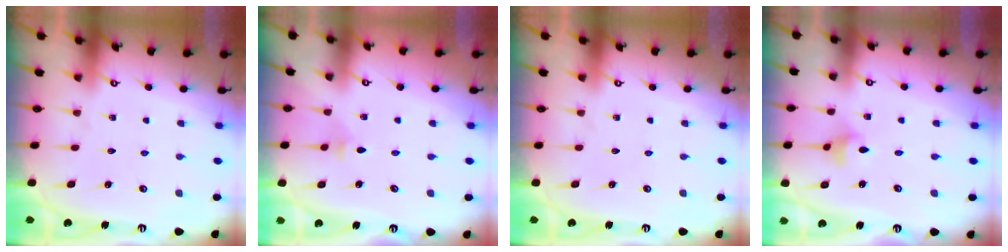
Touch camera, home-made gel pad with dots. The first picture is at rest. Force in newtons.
{"total": 2.9, "press": 2.8, "slide": 0.8}
{"total": 0.0}
{"total": 3.6, "press": 3.5, "slide": 0.6}